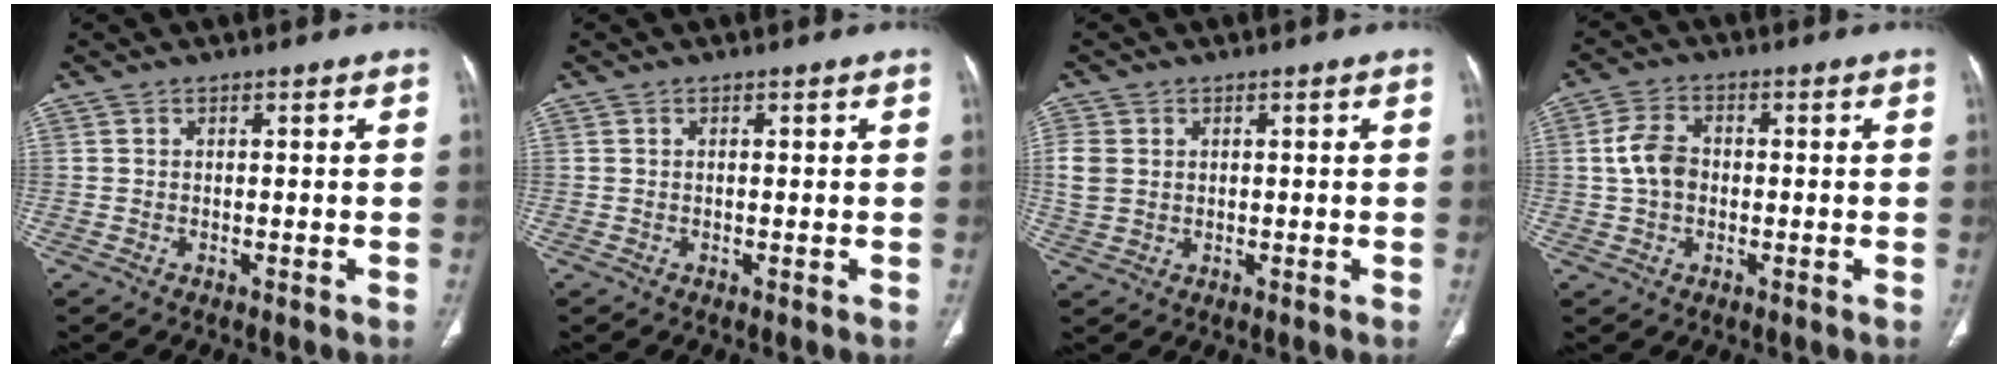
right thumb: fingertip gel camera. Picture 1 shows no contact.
{"total": 0.0}
{"total": 4.8, "force": [0.7, 3.9, 2.7], "torque": [-0.060, 0.002, 0.019]}
{"total": 6.0, "force": [-0.1, 4.4, 4.1], "torque": [-0.076, 0.014, -0.007]}